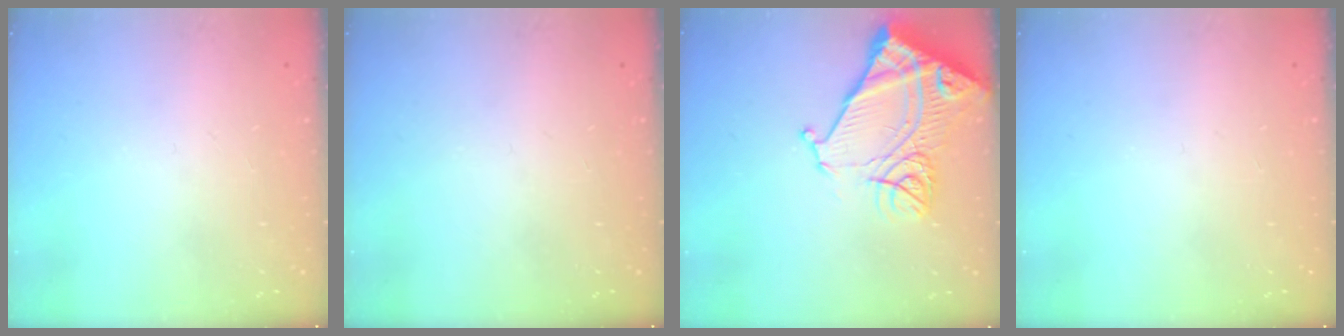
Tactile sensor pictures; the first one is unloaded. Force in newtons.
{"total": 0.0}
{"total": 17.1, "press": 17.0, "slide": 1.9}
{"total": 0.0}